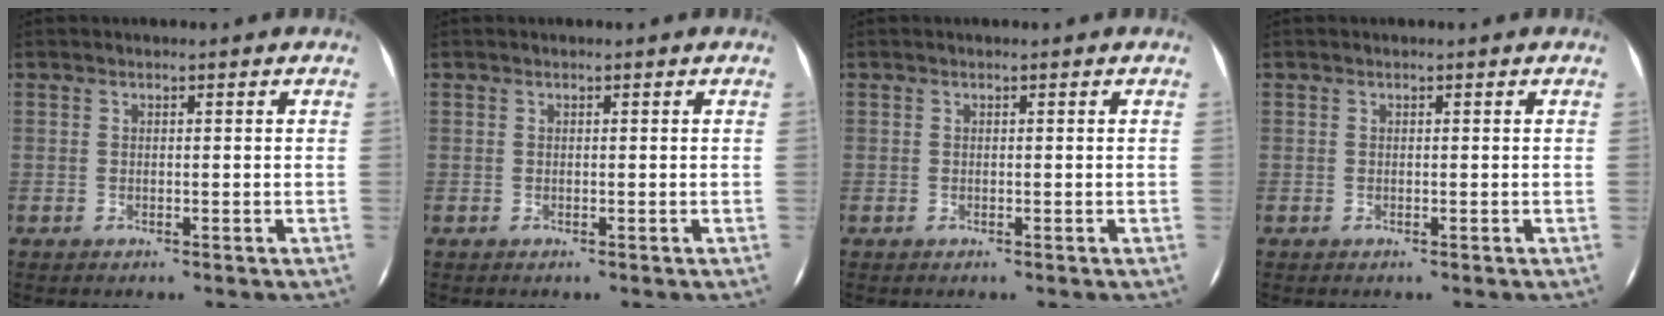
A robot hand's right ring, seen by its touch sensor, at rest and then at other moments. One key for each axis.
{"total": 0.0}
{"total": 0.0}
{"total": 0.0}